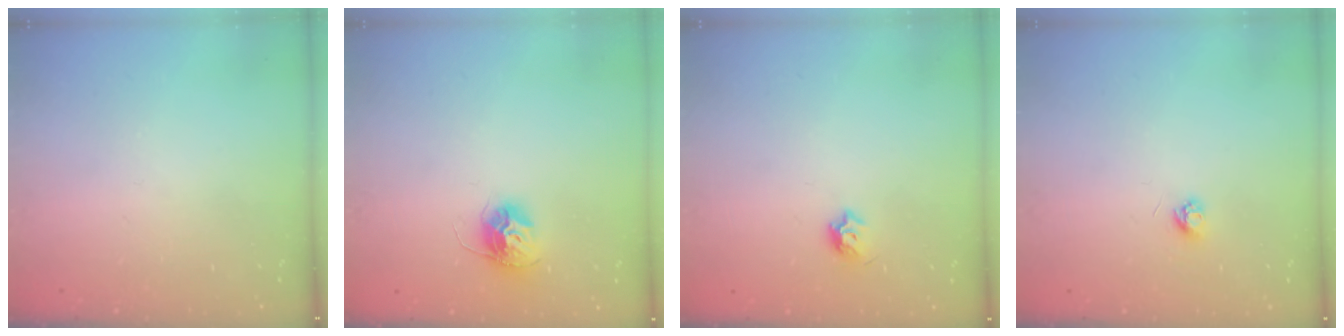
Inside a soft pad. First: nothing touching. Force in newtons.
{"total": 11.4, "press": 11.4, "slide": 0.9}
{"total": 5.2, "press": 5.1, "slide": 1.0}
{"total": 3.2, "press": 3.2, "slide": 0.4}